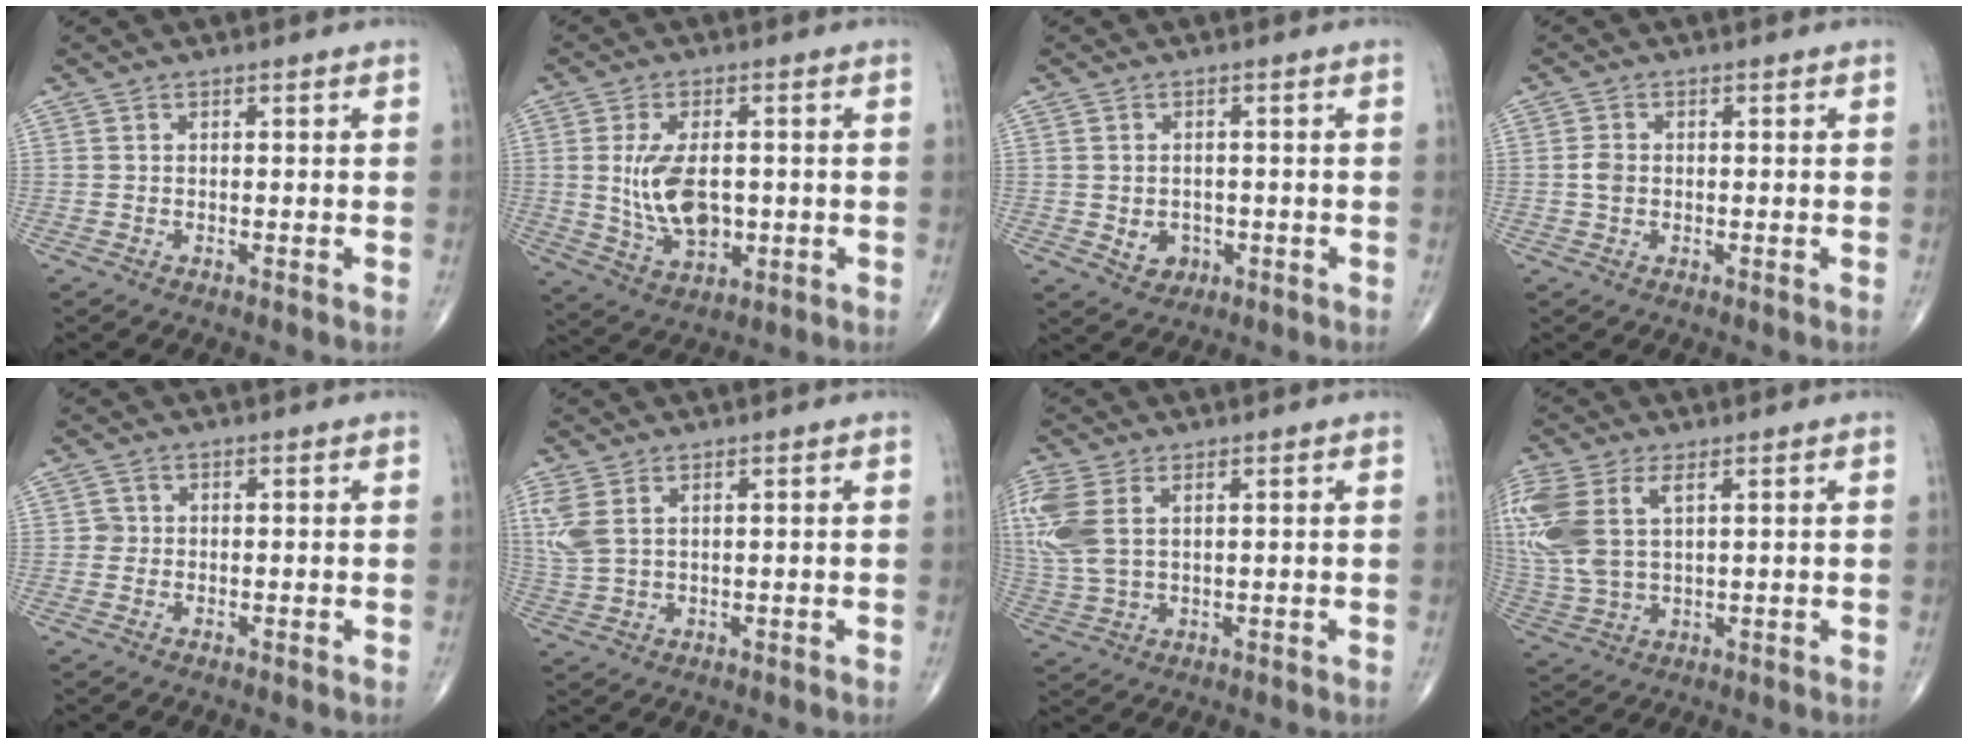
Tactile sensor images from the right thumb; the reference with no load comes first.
{"total": 10.5, "force": [0.1, 5.9, 8.7], "torque": [-0.155, -0.008, 0.016]}
{"total": 3.8, "force": [-0.8, 3.2, 1.9], "torque": [-0.016, 0.002, -0.003]}
{"total": 2.1, "force": [-0.2, 1.6, 1.4], "torque": [-0.027, 0.003, -0.005]}
{"total": 1.0, "force": [-0.1, 1.0, 0.1], "torque": [0.005, 0.003, -0.003]}
{"total": 5.2, "force": [2.0, 2.7, 3.9], "torque": [-0.109, 0.002, 0.052]}
{"total": 10.5, "force": [3.1, 6.0, 8.0], "torque": [-0.219, 0.005, 0.072]}
{"total": 14.8, "force": [4.7, 8.2, 11.4], "torque": [-0.295, 0.001, 0.097]}